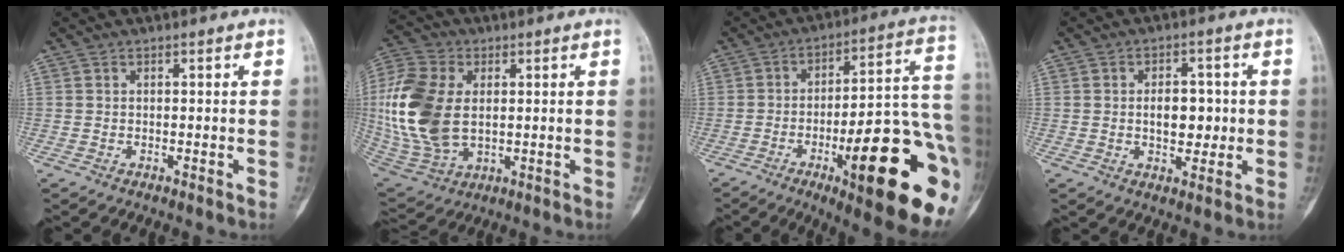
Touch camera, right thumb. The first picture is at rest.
{"total": 19.9, "force": [1.4, 12.8, 15.2], "torque": [-0.344, -0.009, 0.037]}
{"total": 27.3, "force": [-9.8, 7.2, 24.5], "torque": [-0.269, 0.040, -0.125]}
{"total": 6.4, "force": [0.1, 4.0, 5.0], "torque": [-0.047, 0.000, 0.003]}